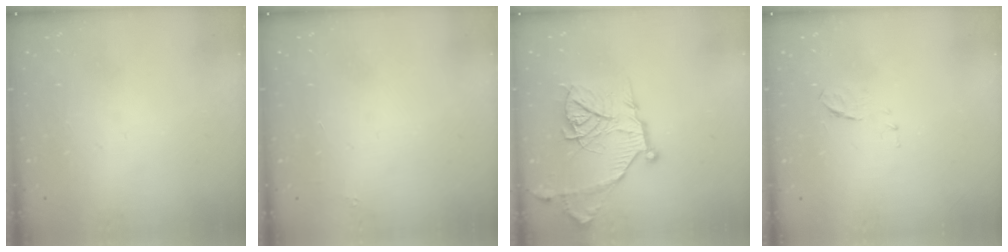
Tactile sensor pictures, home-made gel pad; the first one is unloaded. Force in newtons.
{"total": 1.8, "press": 1.7, "slide": 0.1}
{"total": 17.5, "press": 17.4, "slide": 1.6}
{"total": 5.8, "press": 5.8, "slide": 0.7}